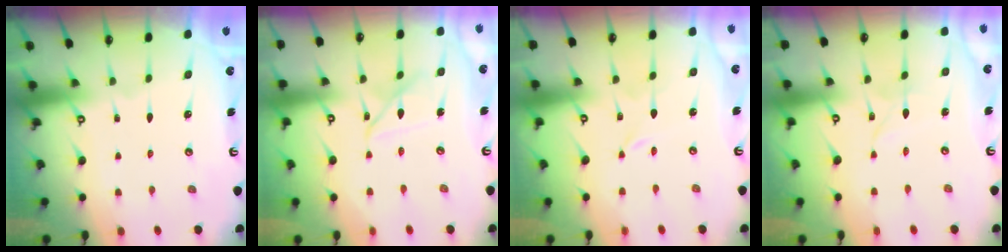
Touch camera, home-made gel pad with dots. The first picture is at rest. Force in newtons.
{"total": 9.5, "press": 9.5, "slide": 0.8}
{"total": 0.0}
{"total": 2.9, "press": 2.9, "slide": 0.3}